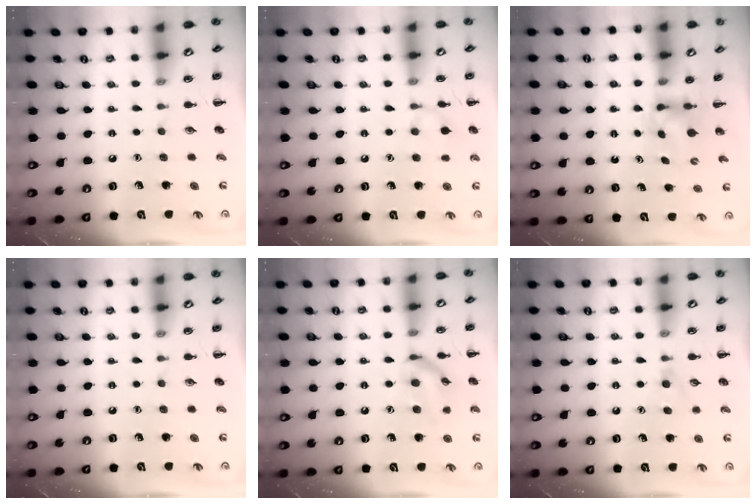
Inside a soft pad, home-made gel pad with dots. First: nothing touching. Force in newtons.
{"total": 7.3, "press": 7.0, "slide": 2.1}
{"total": 2.9, "press": 2.6, "slide": 1.2}
{"total": 0.0}
{"total": 11.6, "press": 11.5, "slide": 1.7}
{"total": 3.6, "press": 3.3, "slide": 1.5}